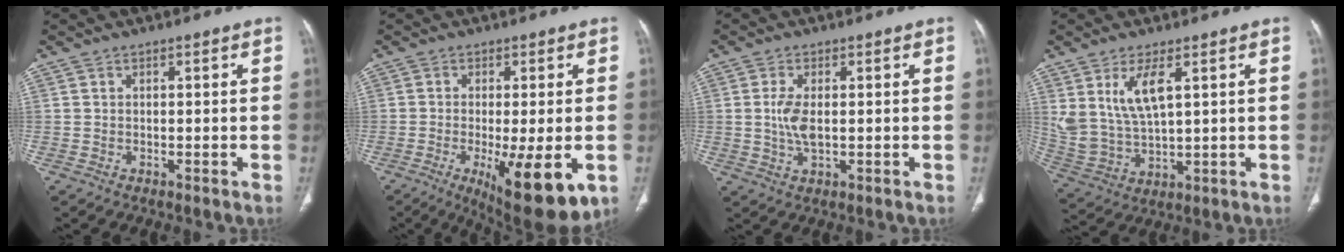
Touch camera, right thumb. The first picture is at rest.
{"total": 13.4, "force": [-4.4, 3.5, 12.2], "torque": [-0.166, -0.021, -0.053]}
{"total": 4.6, "force": [0.2, 2.0, 4.1], "torque": [-0.095, -0.005, 0.008]}
{"total": 9.7, "force": [4.0, 3.8, 7.9], "torque": [-0.167, -0.023, 0.095]}